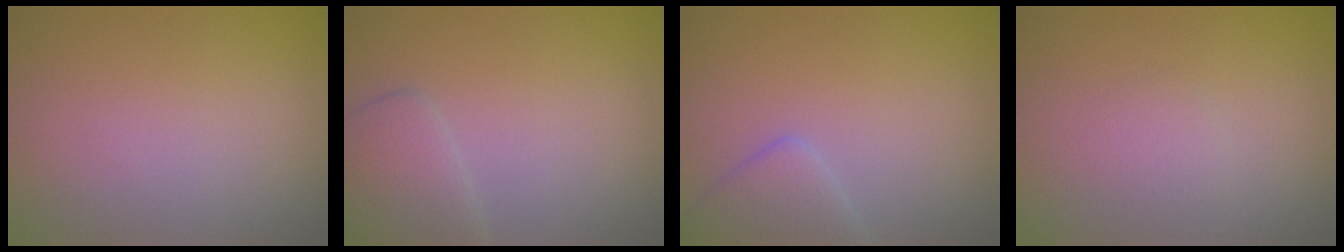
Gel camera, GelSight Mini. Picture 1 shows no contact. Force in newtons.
{"total": 2.9, "press": 2.9, "slide": 0.2}
{"total": 2.9, "press": 2.9, "slide": 0.2}
{"total": 1.0, "press": 1.0, "slide": 0.0}